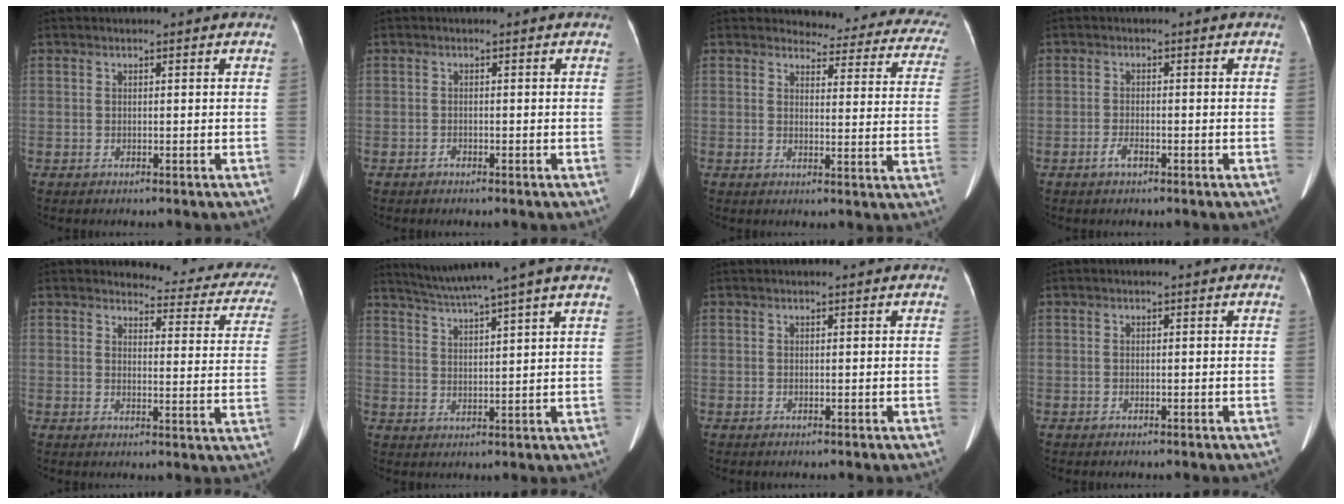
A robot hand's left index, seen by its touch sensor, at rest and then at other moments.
{"total": 0.6, "force": [-0.6, 0.1, 0.0], "torque": [-0.004, -0.008, -0.010]}
{"total": 16.3, "force": [15.2, 4.5, 3.5], "torque": [-0.005, -0.057, 0.135]}
{"total": 1.7, "force": [-1.3, 0.4, 1.1], "torque": [-0.026, -0.008, -0.022]}
{"total": 14.8, "force": [14.0, 3.5, 3.2], "torque": [-0.003, -0.067, 0.123]}
{"total": 10.5, "force": [9.0, -2.2, 4.9], "torque": [-0.089, 0.009, 0.134]}
{"total": 0.7, "force": [0.6, 0.1, 0.2], "torque": [-0.004, 0.019, 0.014]}
{"total": 0.0}